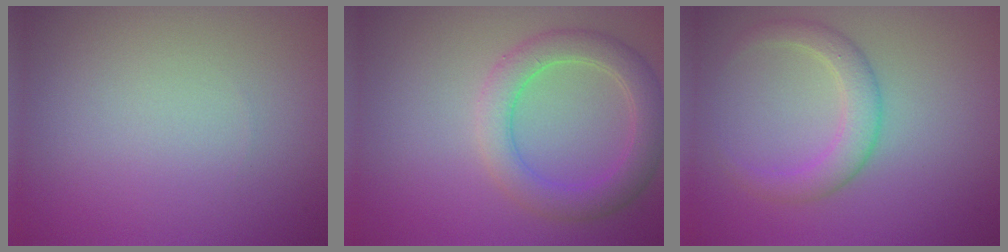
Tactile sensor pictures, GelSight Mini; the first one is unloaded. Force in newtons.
{"total": 4.2, "press": 4.2, "slide": 0.3}
{"total": 2.9, "press": 2.9, "slide": 0.3}